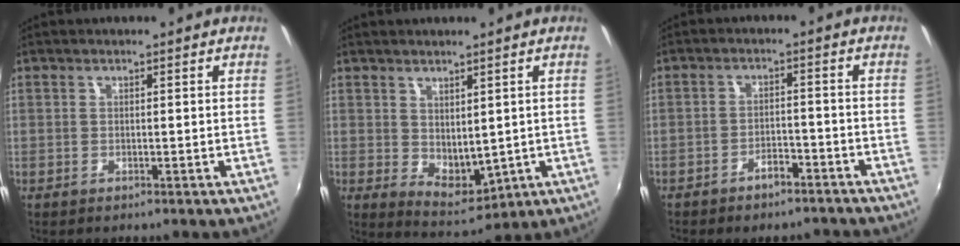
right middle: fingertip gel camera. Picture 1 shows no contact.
{"total": 5.8, "force": [1.5, 3.8, 4.1], "torque": [-0.064, -0.013, 0.038]}
{"total": 5.5, "force": [-4.6, 2.2, 2.0], "torque": [-0.047, 0.007, -0.058]}